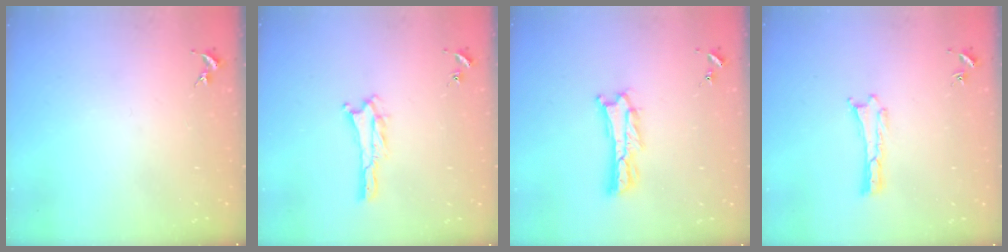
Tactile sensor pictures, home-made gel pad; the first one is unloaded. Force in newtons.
{"total": 1.4, "press": 1.3, "slide": 0.3}
{"total": 3.0, "press": 2.9, "slide": 0.4}
{"total": 0.0}